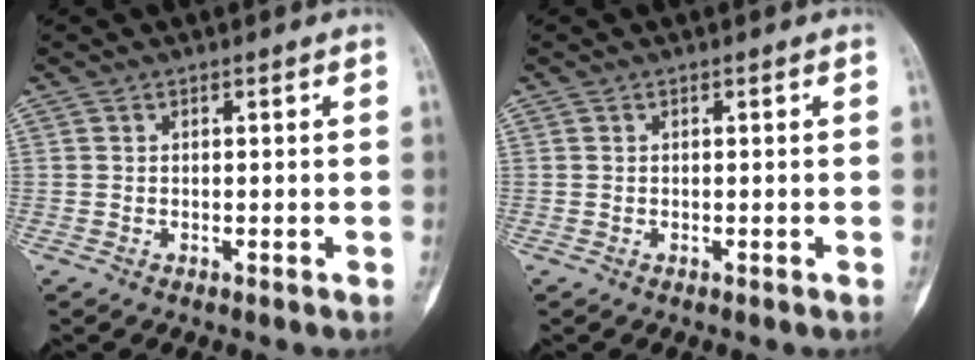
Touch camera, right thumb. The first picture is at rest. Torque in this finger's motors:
{"motor_torque": [0.00, 0.00, 0.00, 0.00, 0.00]}